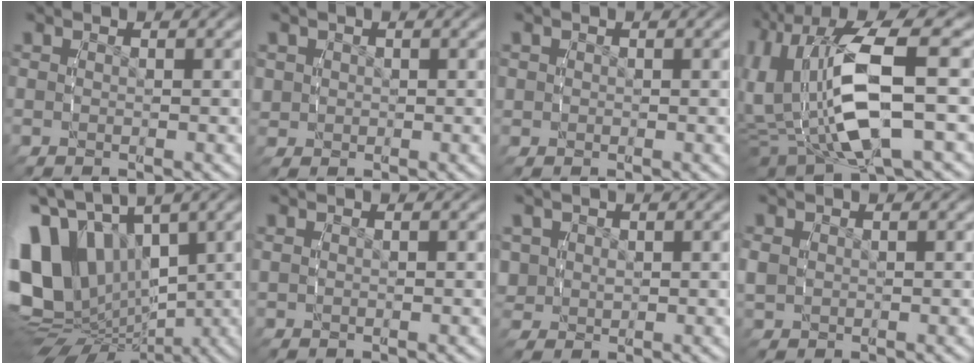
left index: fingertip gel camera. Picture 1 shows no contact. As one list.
[{"total": 2.2, "force": [-0.1, 2.1, 0.7], "torque": [-0.035, -0.011, 0.006]}, {"total": 1.0, "force": [-0.2, 1.0, 0.2], "torque": [-0.015, -0.005, 0.002]}, {"total": 10.9, "force": [-2.7, 6.8, 8.0], "torque": [-0.184, -0.028, -0.043]}, {"total": 16.9, "force": [-1.4, 12.9, 10.8], "torque": [-0.244, -0.051, -0.015]}, {"total": 0.0}, {"total": 3.1, "force": [-0.1, 2.9, 1.0], "torque": [-0.051, -0.020, 0.009]}, {"total": 1.6, "force": [-0.1, 1.5, 0.5], "torque": [-0.024, -0.005, 0.005]}]